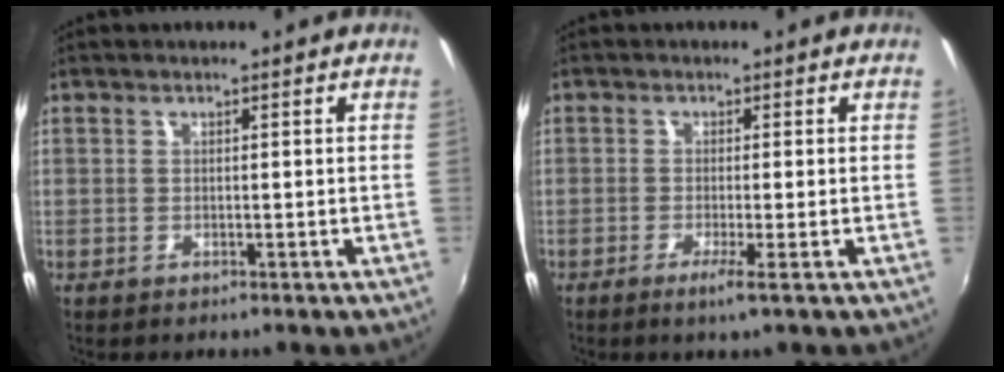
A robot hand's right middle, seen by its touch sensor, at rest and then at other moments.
{"total": 2.3, "force": [-1.3, -0.4, 1.9], "torque": [-0.045, -0.008, -0.029]}